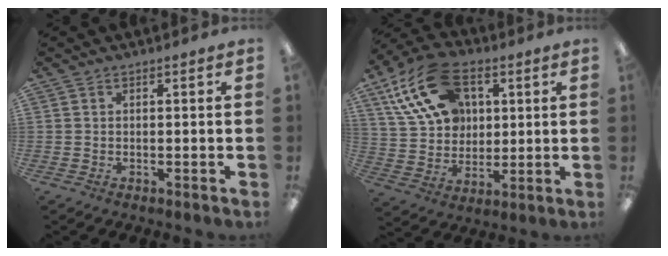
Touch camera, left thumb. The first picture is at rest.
{"total": 19.6, "force": [9.3, 13.5, 10.8], "torque": [-0.194, -0.025, 0.175]}